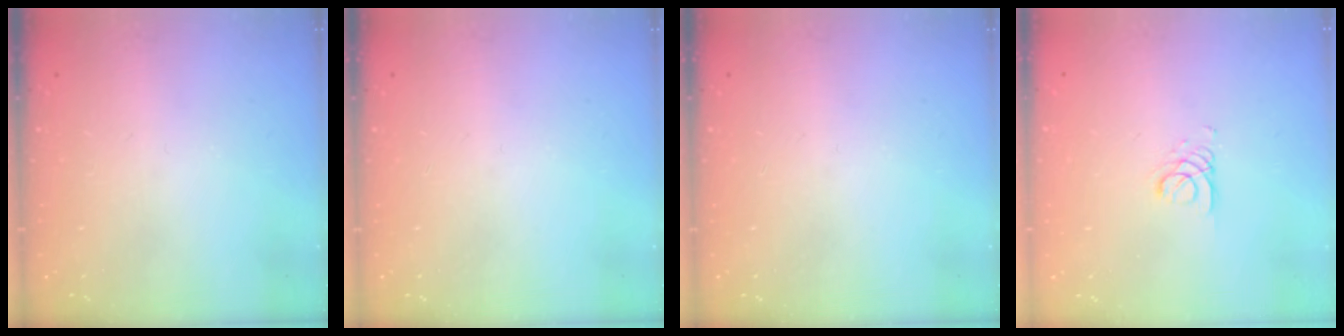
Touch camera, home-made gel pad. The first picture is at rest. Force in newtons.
{"total": 0.0}
{"total": 0.0}
{"total": 2.7, "press": 2.7, "slide": 0.3}